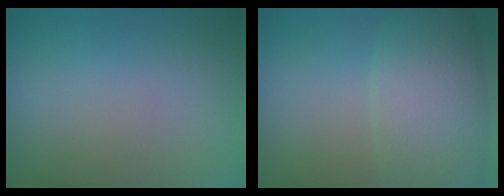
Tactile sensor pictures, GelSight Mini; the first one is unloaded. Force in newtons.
{"total": 6.3, "press": 6.3, "slide": 0.4}